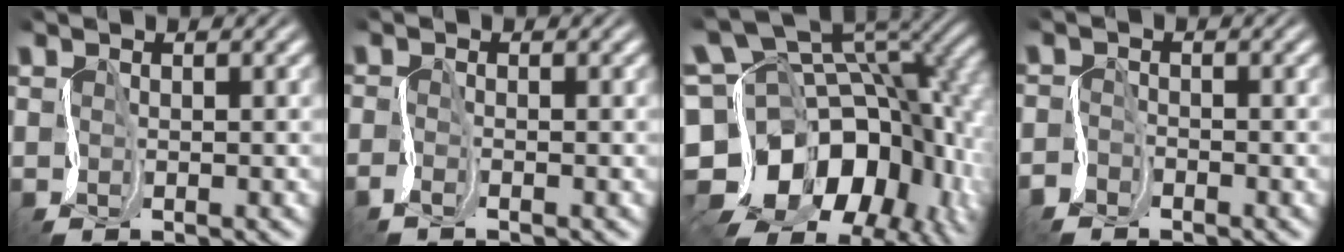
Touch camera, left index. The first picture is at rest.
{"total": 0.7, "force": [-0.6, -0.2, 0.3], "torque": [-0.013, -0.004, -0.018]}
{"total": 16.2, "force": [-4.8, 11.2, 10.6], "torque": [-0.196, 0.005, -0.084]}
{"total": 1.4, "force": [-1.3, 0.5, -0.1], "torque": [-0.001, 0.002, -0.034]}